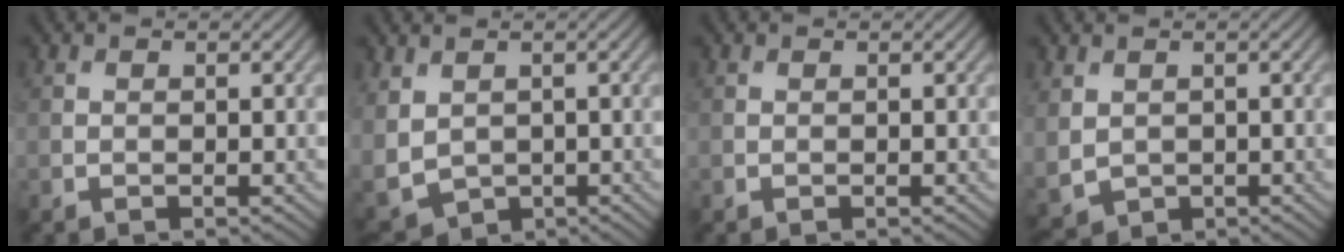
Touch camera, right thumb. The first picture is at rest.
{"total": 5.9, "force": [0.6, 4.6, 3.7], "torque": [-0.127, -0.020, 0.018]}
{"total": 0.0}
{"total": 3.3, "force": [0.6, 2.8, 1.8], "torque": [-0.065, -0.014, 0.017]}